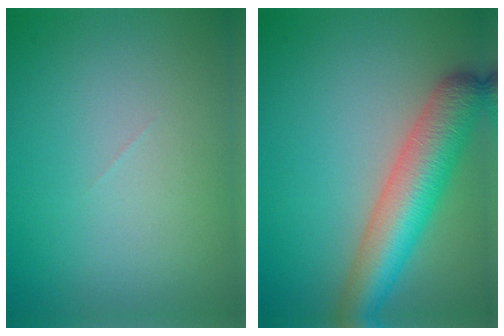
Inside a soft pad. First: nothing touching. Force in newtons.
{"total": 7.5, "press": 7.5, "slide": 0.3}